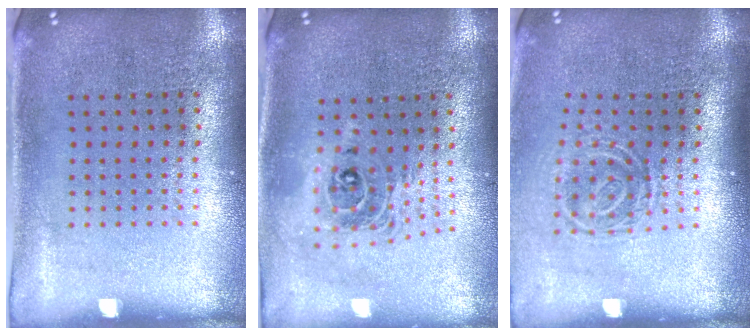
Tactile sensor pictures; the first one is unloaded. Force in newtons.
{"total": 1.9, "press": 1.5, "slide": 1.3}
{"total": 1.7, "press": 1.2, "slide": 1.3}